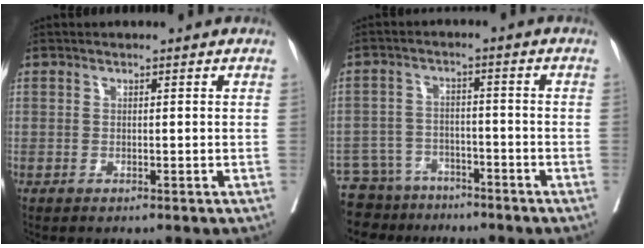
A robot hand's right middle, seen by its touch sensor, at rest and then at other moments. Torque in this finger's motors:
{"motor_torque": [0.79, -0.78, 0.25, 0.06]}